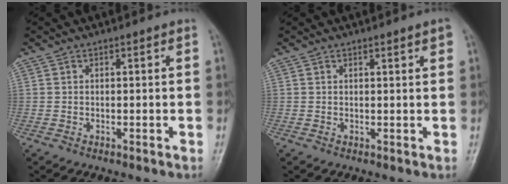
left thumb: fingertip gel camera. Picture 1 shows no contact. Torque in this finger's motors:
{"motor_torque": [-0.20, 0.01, -0.08, -0.15, 0.06]}